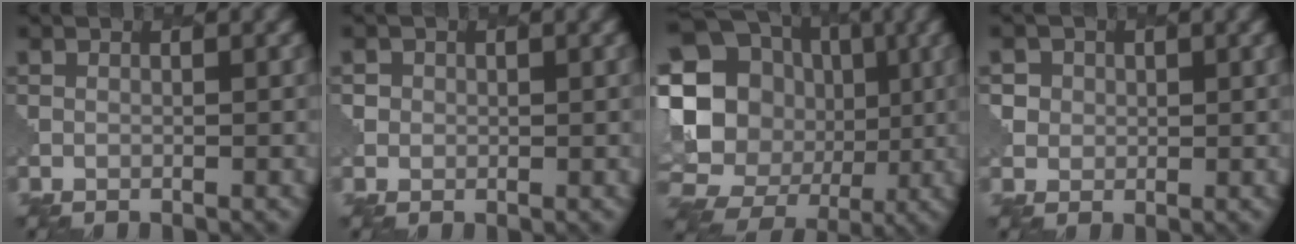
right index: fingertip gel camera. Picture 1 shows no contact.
{"total": 1.4, "force": [0.6, 1.3, -0.1], "torque": [0.008, 0.002, 0.002]}
{"total": 20.7, "force": [-1.0, 19.3, 7.4], "torque": [-0.170, 0.011, -0.047]}
{"total": 3.0, "force": [1.5, 2.5, 0.4], "torque": [-0.009, 0.005, 0.021]}